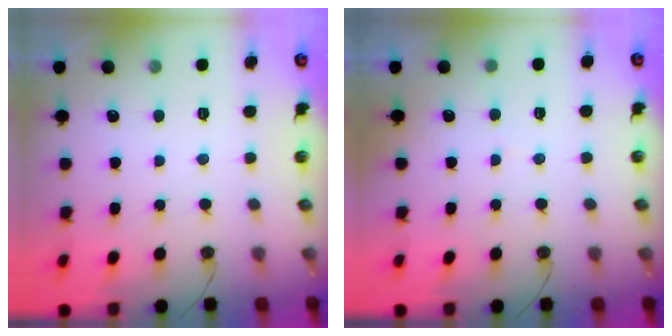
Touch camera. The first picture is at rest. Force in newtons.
{"total": 2.7, "press": 2.6, "slide": 0.2}